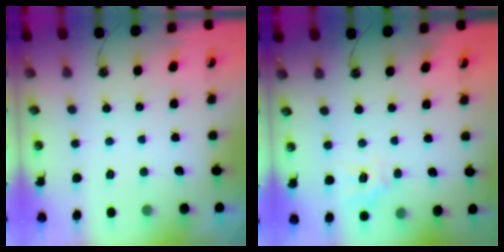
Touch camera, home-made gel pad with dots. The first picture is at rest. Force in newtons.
{"total": 7.7, "press": 7.7, "slide": 0.5}